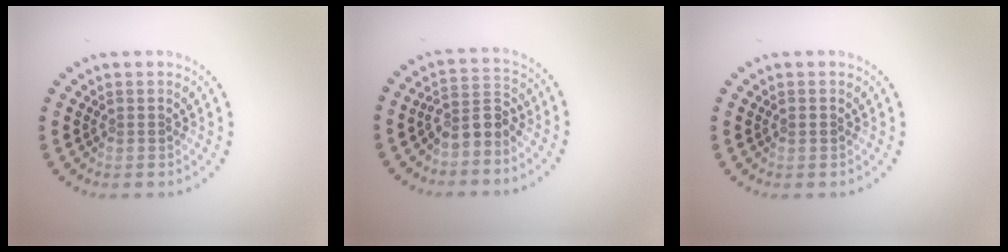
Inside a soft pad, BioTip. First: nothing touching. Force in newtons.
{"total": 2.8, "press": 2.4, "slide": 1.4}
{"total": 0.6, "press": 0.6, "slide": 0.1}